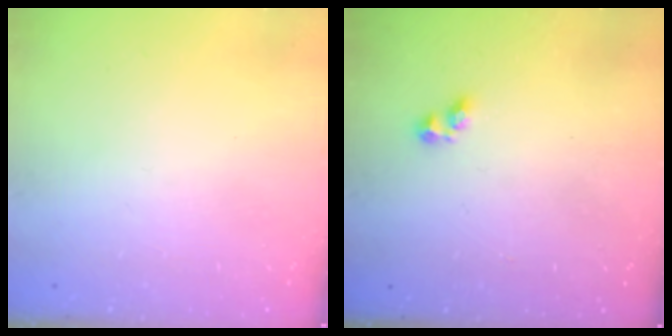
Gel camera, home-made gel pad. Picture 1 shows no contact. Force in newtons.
{"total": 2.4, "press": 2.3, "slide": 0.4}